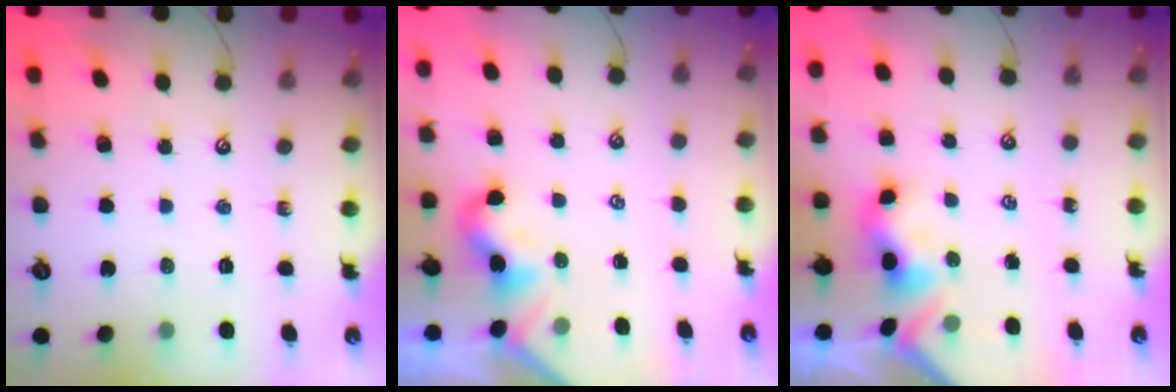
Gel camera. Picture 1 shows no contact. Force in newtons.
{"total": 0.6, "press": 0.4, "slide": 0.4}
{"total": 4.0, "press": 4.0, "slide": 0.2}